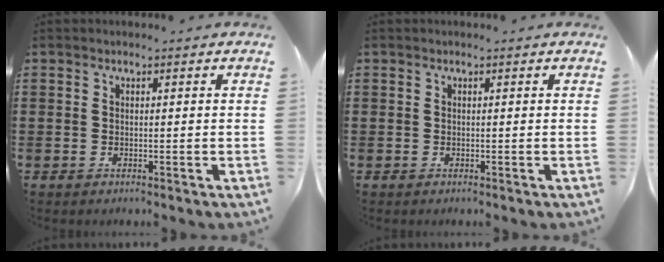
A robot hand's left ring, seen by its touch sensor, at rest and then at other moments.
{"total": 0.0}